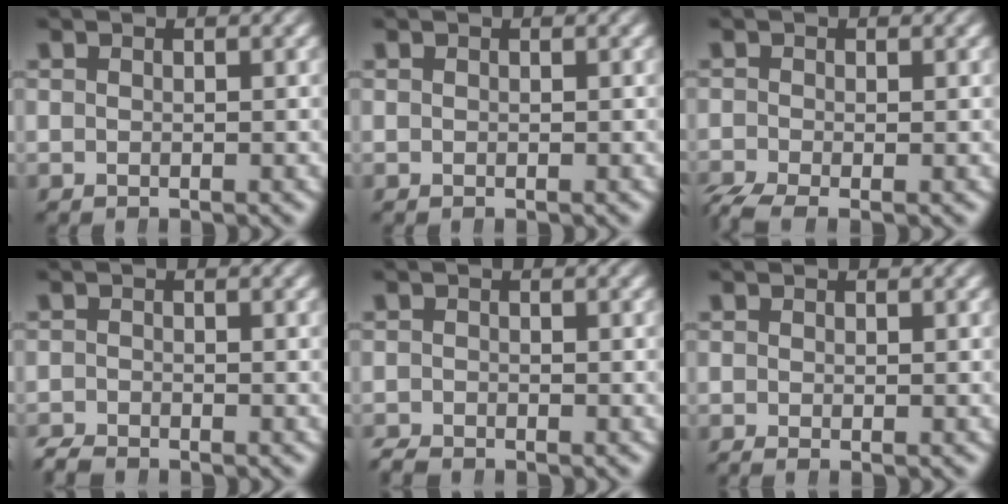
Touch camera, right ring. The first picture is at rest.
{"total": 0.0}
{"total": 2.8, "force": [-1.8, 1.5, 1.5], "torque": [-0.038, -0.021, -0.020]}
{"total": 1.8, "force": [-1.7, 0.5, 0.0], "torque": [0.001, -0.009, -0.029]}
{"total": 1.4, "force": [-1.3, 0.5, -0.1], "torque": [0.001, -0.008, -0.023]}
{"total": 0.7, "force": [-0.6, 0.2, 0.3], "torque": [-0.011, -0.011, -0.005]}